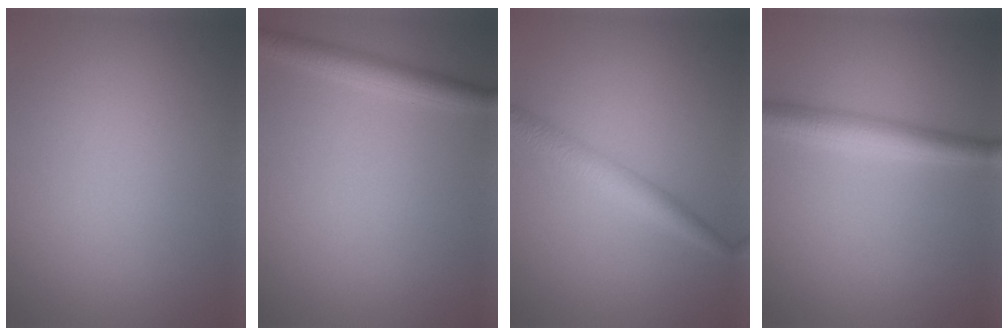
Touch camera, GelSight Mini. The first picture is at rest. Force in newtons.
{"total": 2.5, "press": 2.5, "slide": 0.1}
{"total": 2.7, "press": 2.7, "slide": 0.1}
{"total": 3.7, "press": 3.7, "slide": 0.1}